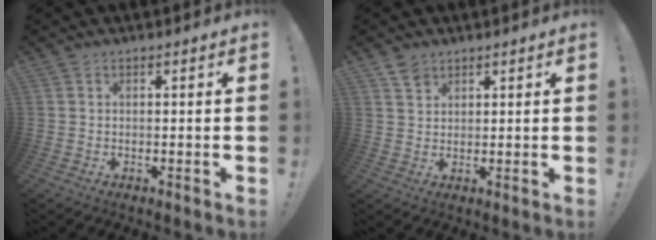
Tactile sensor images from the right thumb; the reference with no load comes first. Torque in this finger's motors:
{"motor_torque": [0.04, 0.17, 0.17, -0.02, -0.04]}